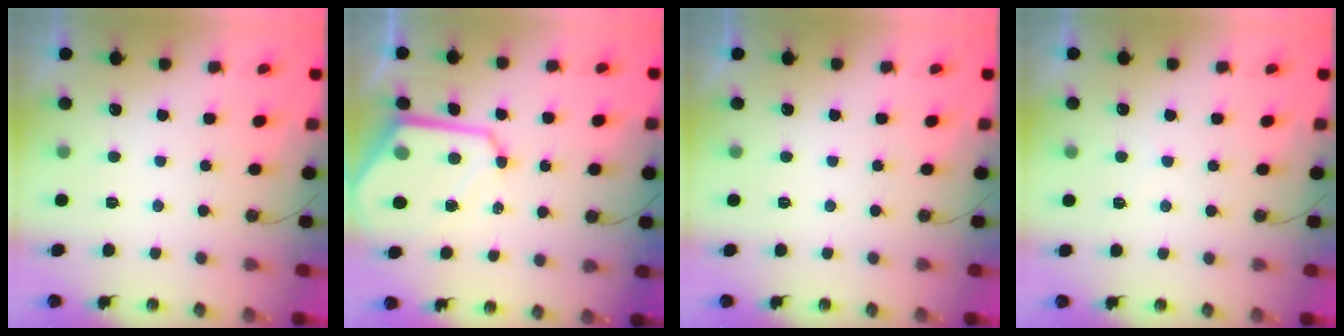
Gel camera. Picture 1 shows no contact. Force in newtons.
{"total": 13.2, "press": 13.2, "slide": 1.3}
{"total": 0.0}
{"total": 3.6, "press": 3.6, "slide": 0.4}